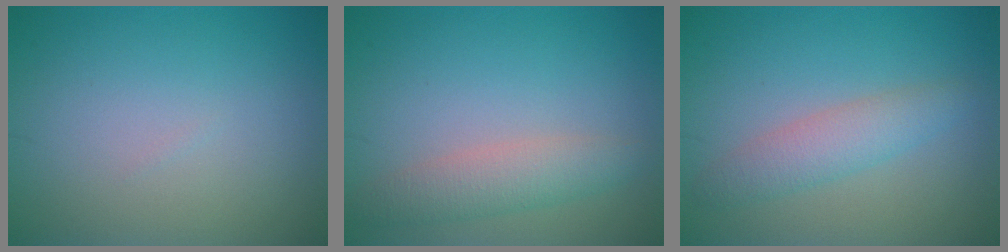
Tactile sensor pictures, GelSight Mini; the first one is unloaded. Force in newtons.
{"total": 3.1, "press": 3.1, "slide": 0.0}
{"total": 2.9, "press": 2.9, "slide": 0.1}